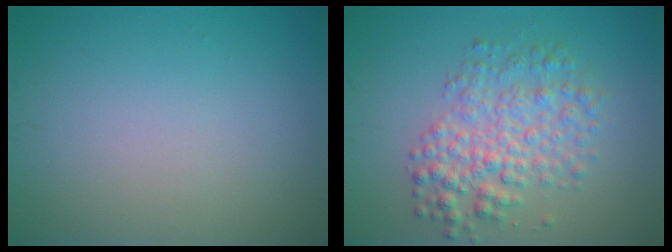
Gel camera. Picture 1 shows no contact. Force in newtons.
{"total": 4.6, "press": 4.6, "slide": 0.1}